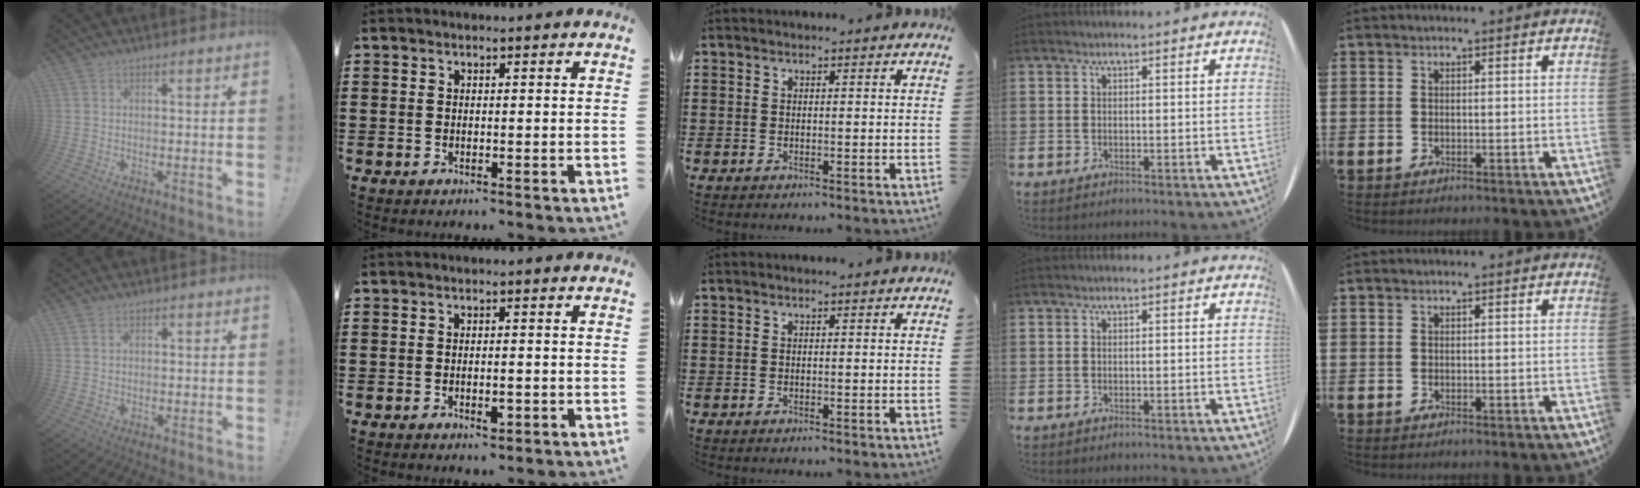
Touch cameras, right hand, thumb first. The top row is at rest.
{"thumb": {"total": 0.8, "force": [0.4, 0.5, 0.4], "torque": [-0.006, 0.000, 0.007]}, "index": {"total": 2.3, "force": [-0.8, 0.8, 2.0], "torque": [-0.035, 0.000, -0.014]}}